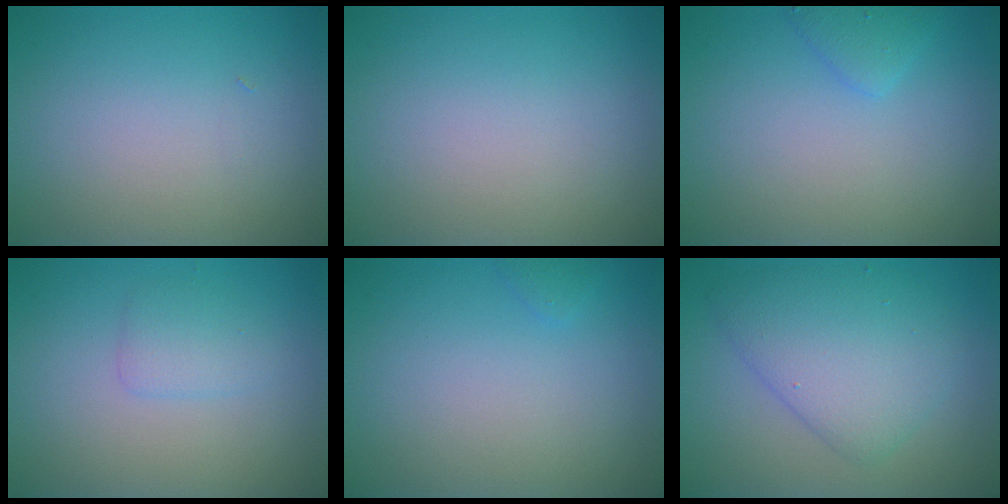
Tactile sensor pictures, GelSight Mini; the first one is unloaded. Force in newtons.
{"total": 0.0}
{"total": 1.5, "press": 1.5, "slide": 0.0}
{"total": 1.6, "press": 1.6, "slide": 0.0}
{"total": 0.6, "press": 0.6, "slide": 0.1}
{"total": 5.3, "press": 5.3, "slide": 0.3}